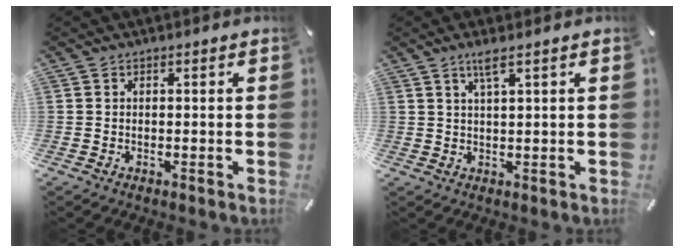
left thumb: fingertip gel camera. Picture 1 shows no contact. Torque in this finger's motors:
{"motor_torque": [0.16, -0.37, 0.14, 0.12, 0.01]}